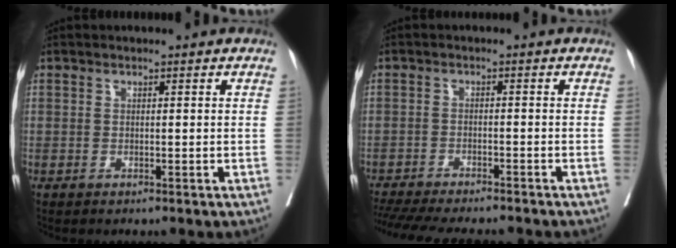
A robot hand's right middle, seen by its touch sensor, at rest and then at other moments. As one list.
[{"total": 15.1, "force": [-13.4, 2.4, 6.4], "torque": [-0.127, -0.020, -0.189]}]